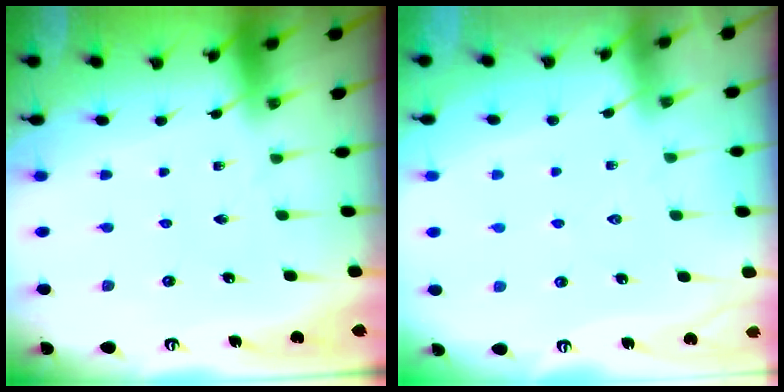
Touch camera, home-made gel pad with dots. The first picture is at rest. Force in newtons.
{"total": 2.9, "press": 2.9, "slide": 0.4}